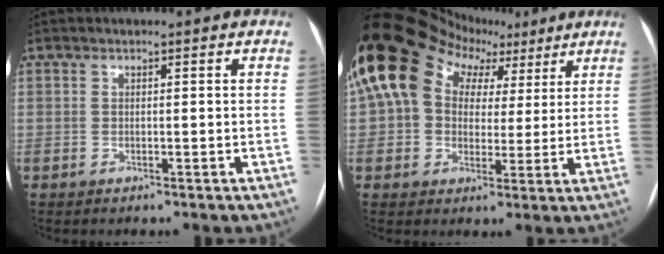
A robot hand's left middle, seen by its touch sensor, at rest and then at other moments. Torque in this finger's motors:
{"motor_torque": [1.24, -0.89, 1.05, 0.21]}